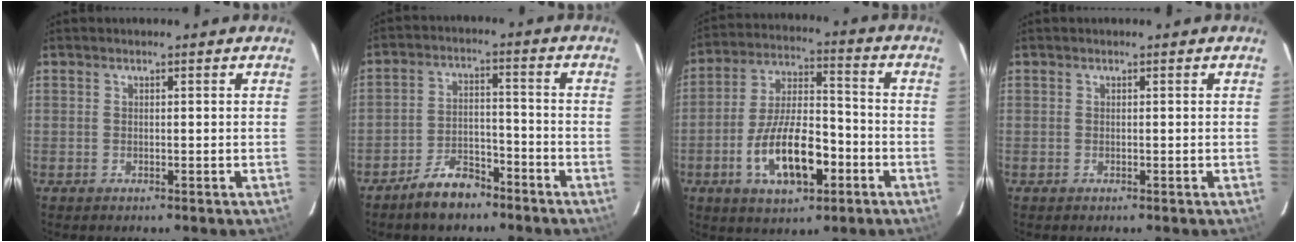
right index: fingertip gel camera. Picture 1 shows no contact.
{"total": 7.7, "force": [-6.0, 3.7, 3.1], "torque": [-0.071, 0.022, -0.092]}
{"total": 14.8, "force": [-5.7, 6.3, 12.2], "torque": [-0.236, 0.005, -0.090]}
{"total": 0.0}